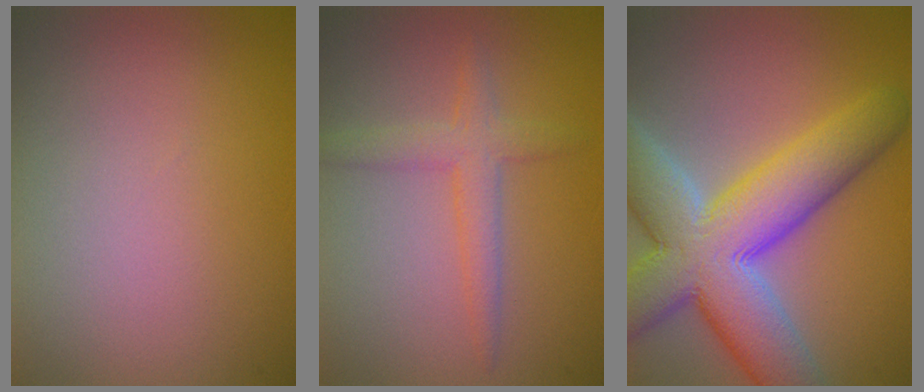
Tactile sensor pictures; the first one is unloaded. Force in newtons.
{"total": 2.7, "press": 2.7, "slide": 0.2}
{"total": 11.8, "press": 11.8, "slide": 0.9}